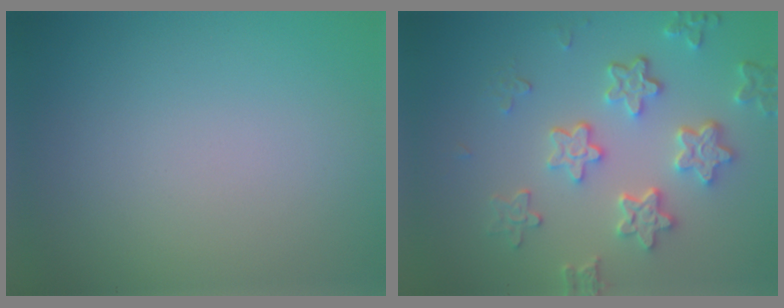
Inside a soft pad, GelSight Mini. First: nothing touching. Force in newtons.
{"total": 5.0, "press": 4.2, "slide": 2.7}